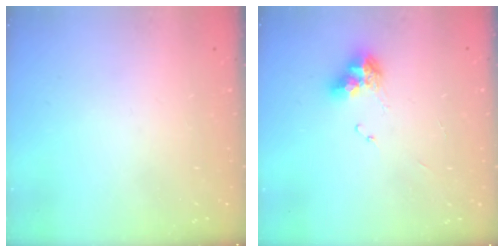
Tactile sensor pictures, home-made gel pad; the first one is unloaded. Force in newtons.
{"total": 8.7, "press": 8.6, "slide": 1.0}